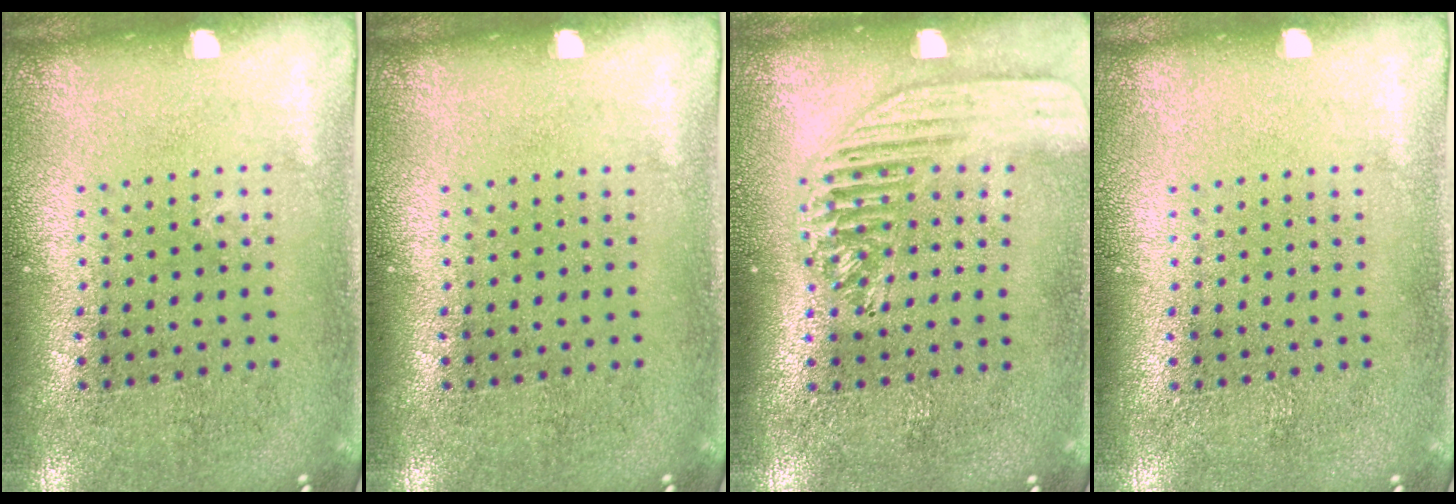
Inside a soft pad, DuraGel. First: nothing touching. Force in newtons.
{"total": 0.0}
{"total": 1.7, "press": 1.5, "slide": 0.7}
{"total": 0.0}